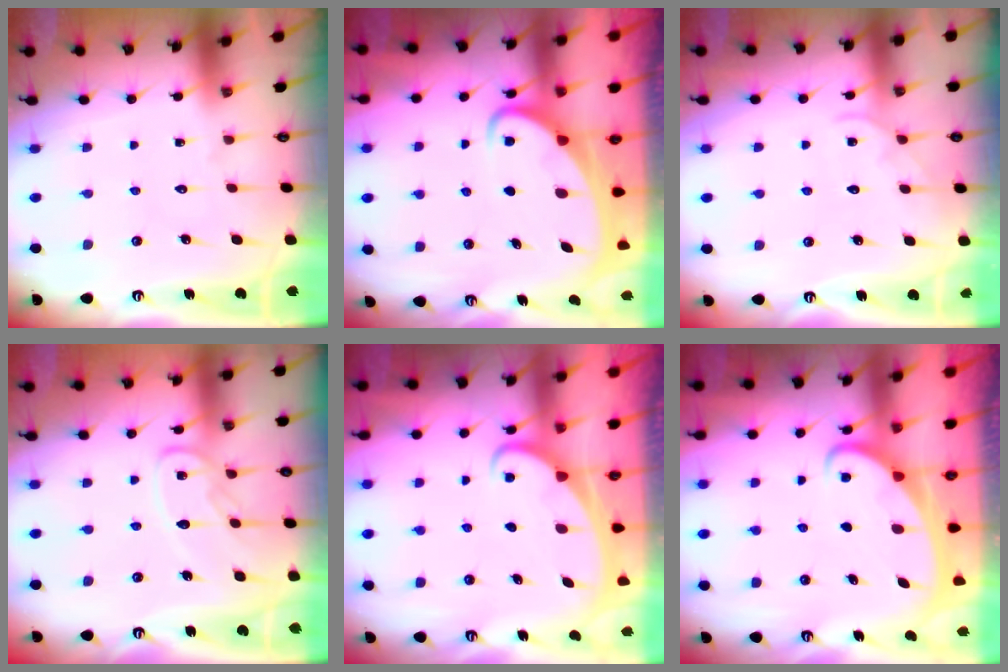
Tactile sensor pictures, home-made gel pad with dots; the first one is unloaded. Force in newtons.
{"total": 3.7, "press": 3.7, "slide": 0.5}
{"total": 3.6, "press": 3.6, "slide": 0.4}
{"total": 10.5, "press": 10.4, "slide": 0.9}
{"total": 2.2, "press": 2.2, "slide": 0.3}
{"total": 2.2, "press": 2.2, "slide": 0.3}